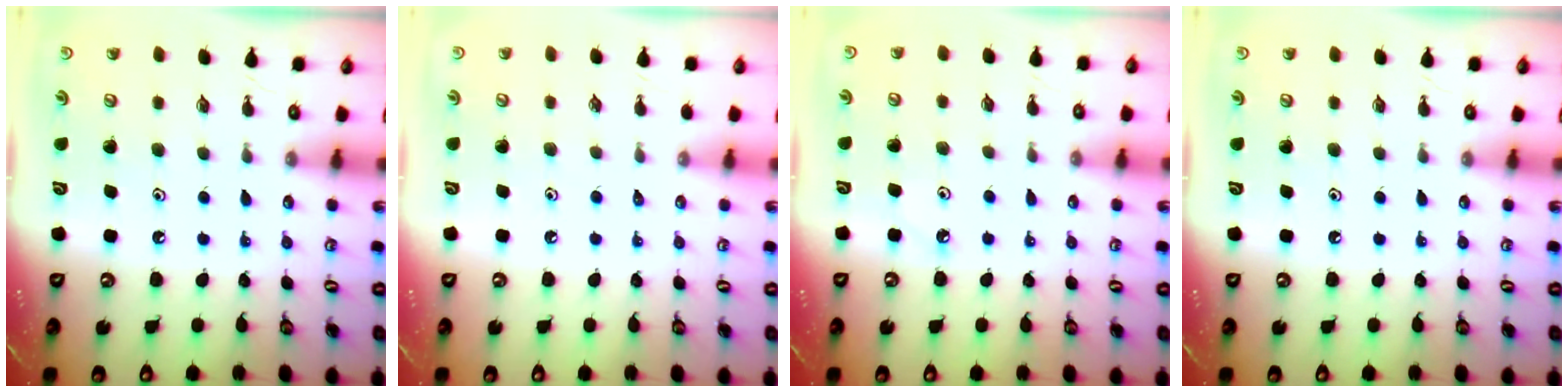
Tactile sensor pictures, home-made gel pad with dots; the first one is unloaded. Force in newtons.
{"total": 2.1, "press": 2.1, "slide": 0.4}
{"total": 3.0, "press": 2.9, "slide": 0.4}
{"total": 0.0}